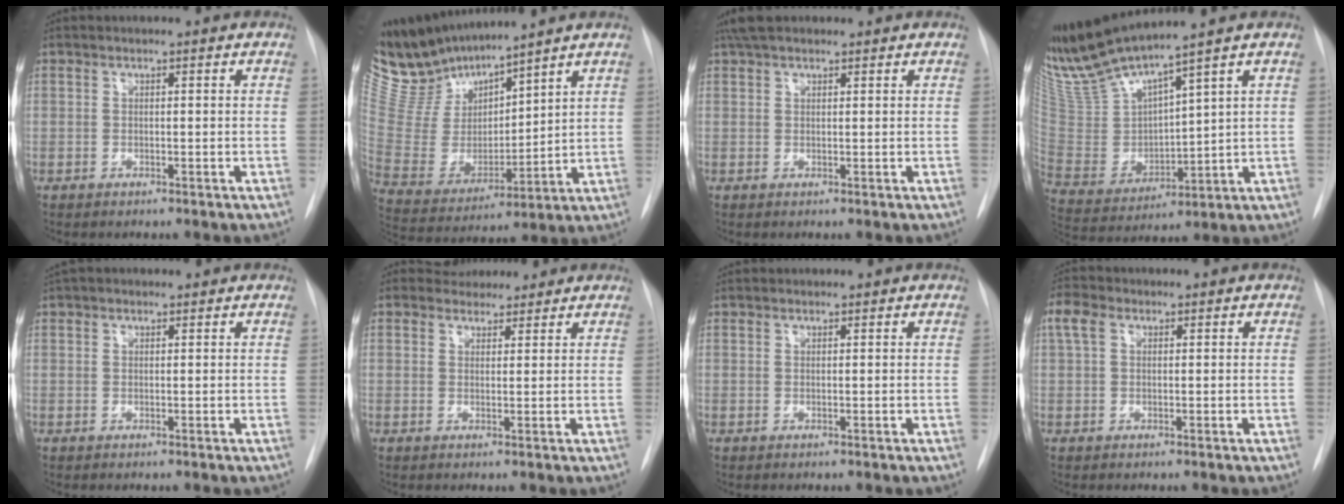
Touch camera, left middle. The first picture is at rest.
{"total": 13.0, "force": [12.5, 2.0, 3.1], "torque": [-0.084, -0.005, 0.266]}
{"total": 4.2, "force": [3.3, 1.6, 2.0], "torque": [-0.037, 0.021, 0.058]}
{"total": 13.9, "force": [12.5, -0.5, 6.2], "torque": [-0.136, -0.015, 0.260]}
{"total": 2.7, "force": [2.3, 1.1, 0.9], "torque": [-0.016, 0.025, 0.034]}
{"total": 3.7, "force": [3.4, 1.6, 0.0], "torque": [0.006, 0.007, 0.044]}
{"total": 0.9, "force": [0.8, 0.2, 0.0], "torque": [-0.004, 0.012, 0.014]}
{"total": 3.0, "force": [1.2, 2.0, 2.0], "torque": [-0.053, 0.024, 0.026]}